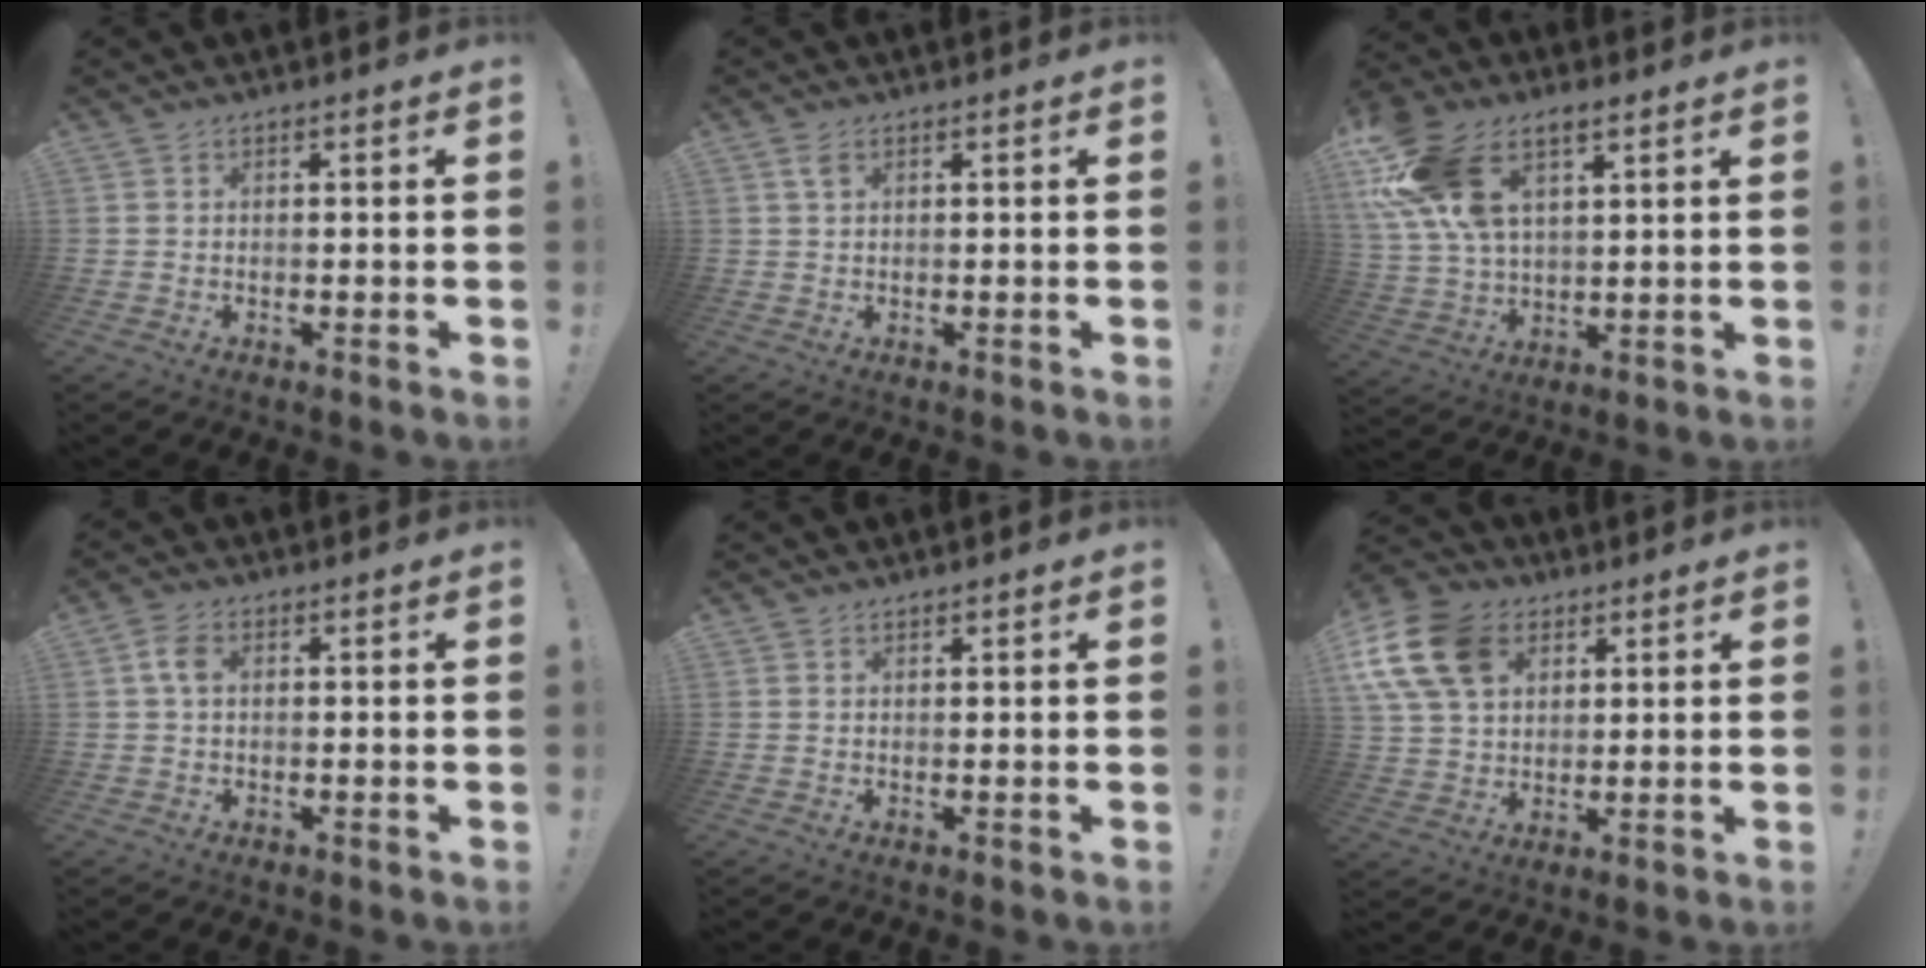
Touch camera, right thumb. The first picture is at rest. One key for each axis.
{"total": 2.3, "fx": 1.1, "fy": 1.1, "fz": 1.6, "tx": -0.032, "ty": 0.002, "tz": 0.019}
{"total": 16.6, "fx": 8.5, "fy": 9.4, "fz": 10.6, "tx": -0.218, "ty": -0.033, "tz": 0.161}
{"total": 4.3, "fx": 0.8, "fy": 2.7, "fz": 3.3, "tx": -0.070, "ty": 0.006, "tz": 0.013}
{"total": 0.8, "fx": 0.7, "fy": 0.2, "fz": 0.1, "tx": -0.003, "ty": -0.001, "tz": 0.014}
{"total": 16.7, "fx": 6.7, "fy": 12.0, "fz": 9.6, "tx": -0.187, "ty": -0.020, "tz": 0.132}